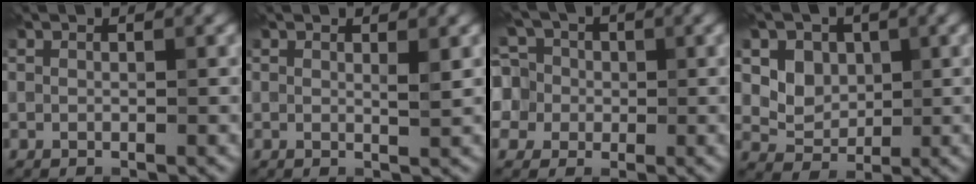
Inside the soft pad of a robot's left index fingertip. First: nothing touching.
{"total": 0.9, "force": [0.3, 0.1, 0.9], "torque": [-0.015, 0.000, 0.006]}
{"total": 9.0, "force": [2.4, 7.9, 3.7], "torque": [-0.090, 0.049, 0.010]}
{"total": 4.2, "force": [1.5, 3.3, 2.2], "torque": [-0.046, -0.006, 0.033]}